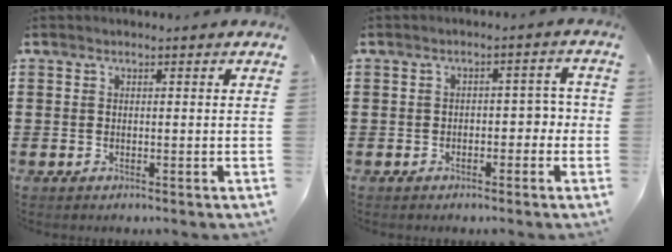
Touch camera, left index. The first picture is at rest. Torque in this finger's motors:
{"motor_torque": [0.18, 0.06, 0.04, 0.01]}